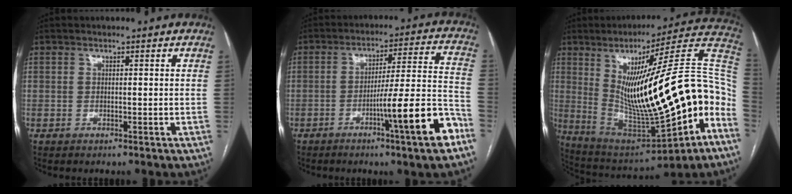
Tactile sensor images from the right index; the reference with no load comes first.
{"total": 14.0, "force": [-7.0, -0.7, 12.1], "torque": [-0.181, -0.004, -0.105]}
{"total": 29.1, "force": [-4.1, 5.6, 28.2], "torque": [-0.400, 0.014, -0.046]}